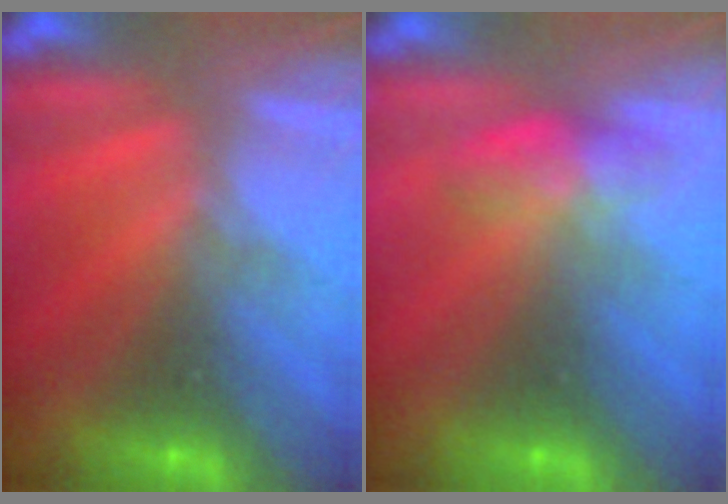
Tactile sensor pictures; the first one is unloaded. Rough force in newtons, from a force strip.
{"total": 2.6}